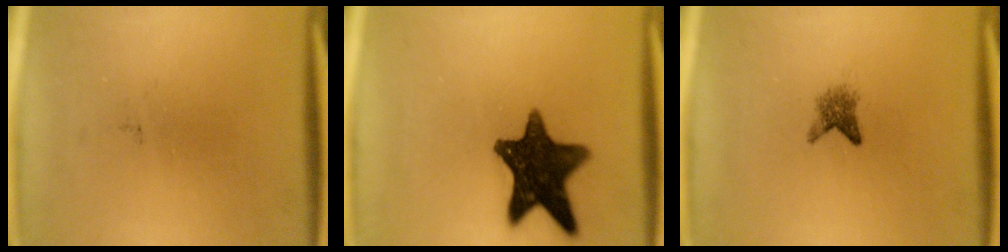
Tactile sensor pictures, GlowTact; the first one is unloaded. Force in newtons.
{"total": 14.1}
{"total": 2.1}